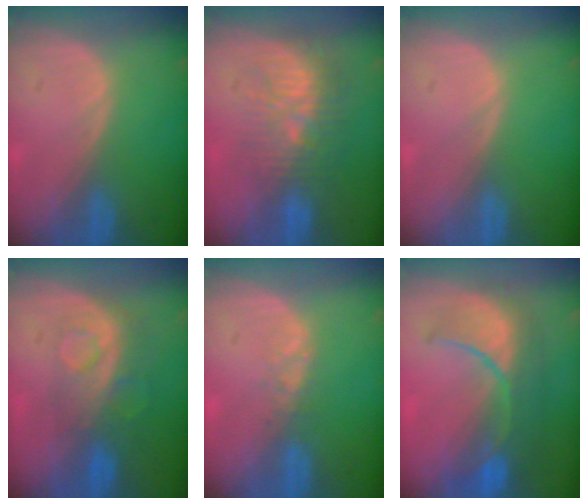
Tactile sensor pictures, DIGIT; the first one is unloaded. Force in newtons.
{"total": 9.8, "press": 8.8, "slide": 4.3}
{"total": 0.0}
{"total": 8.5, "press": 7.1, "slide": 4.7}
{"total": 1.4, "press": 1.4, "slide": 0.2}
{"total": 10.5, "press": 9.2, "slide": 5.0}